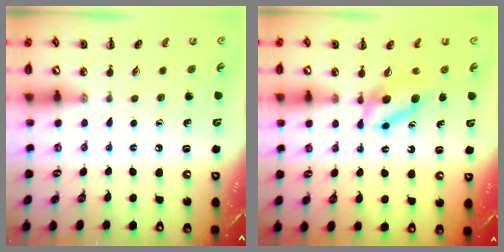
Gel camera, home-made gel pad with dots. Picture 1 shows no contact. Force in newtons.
{"total": 6.1, "press": 6.1, "slide": 0.9}